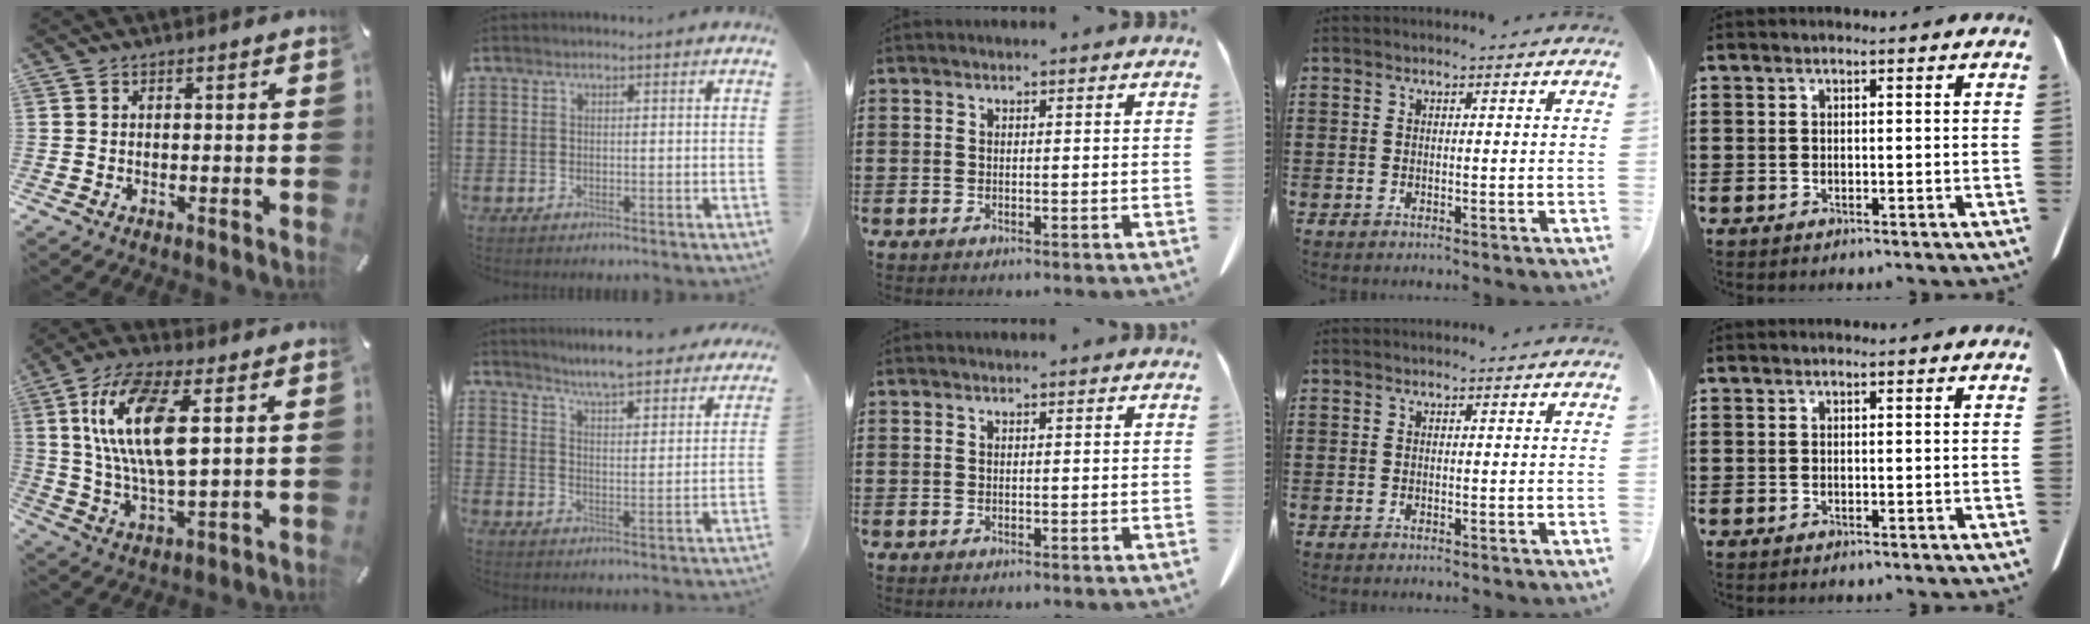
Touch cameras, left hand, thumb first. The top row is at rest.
{"thumb": {"total": 16.5, "force": [4.8, 6.9, 14.2], "torque": [-0.299, -0.004, 0.079]}, "index": {"total": 5.4, "force": [5.3, -0.6, 0.8], "torque": [-0.041, -0.040, 0.089]}}